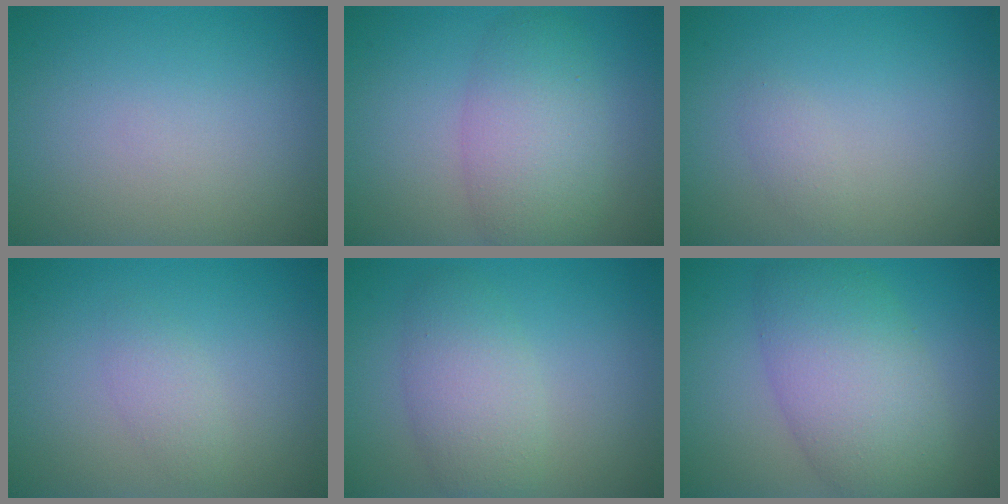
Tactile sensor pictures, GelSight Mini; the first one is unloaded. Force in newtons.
{"total": 5.3, "press": 5.3, "slide": 0.2}
{"total": 0.9, "press": 0.9, "slide": 0.0}
{"total": 1.5, "press": 1.5, "slide": 0.1}
{"total": 3.9, "press": 3.9, "slide": 0.2}
{"total": 7.5, "press": 7.5, "slide": 0.3}